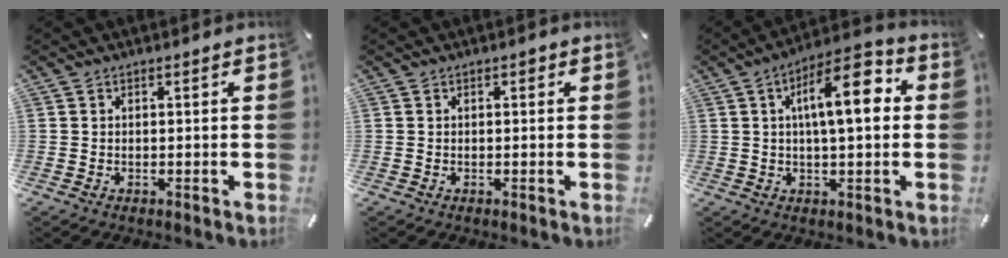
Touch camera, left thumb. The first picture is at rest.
{"total": 0.7, "force": [0.1, 0.5, 0.4], "torque": [-0.009, 0.004, 0.001]}
{"total": 13.1, "force": [3.0, 4.8, 11.8], "torque": [-0.171, -0.002, 0.042]}